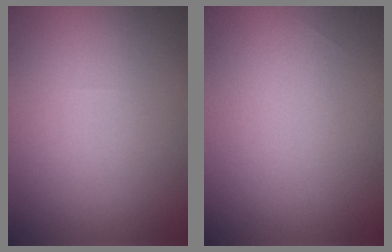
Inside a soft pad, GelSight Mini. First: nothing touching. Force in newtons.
{"total": 0.0}